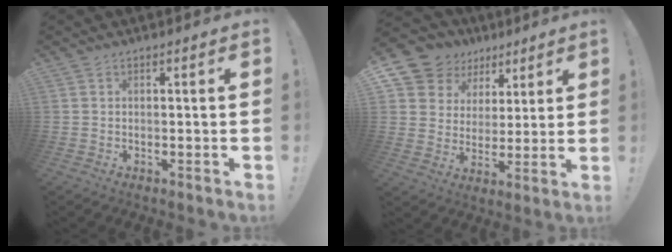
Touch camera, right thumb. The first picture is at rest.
{"total": 11.8, "force": [7.0, 9.1, 2.7], "torque": [-0.045, -0.052, 0.145]}